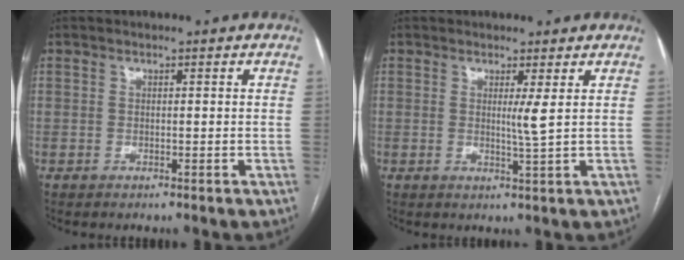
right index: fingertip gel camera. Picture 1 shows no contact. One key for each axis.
{"total": 2.3, "fx": 0.7, "fy": -0.6, "fz": 2.1, "tx": -0.038, "ty": -0.009, "tz": 0.014}